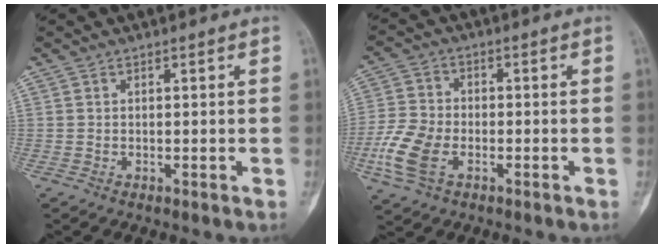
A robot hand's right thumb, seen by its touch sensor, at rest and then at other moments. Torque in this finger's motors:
{"motor_torque": [0.07, 0.18, 0.59, -0.19, 0.08]}